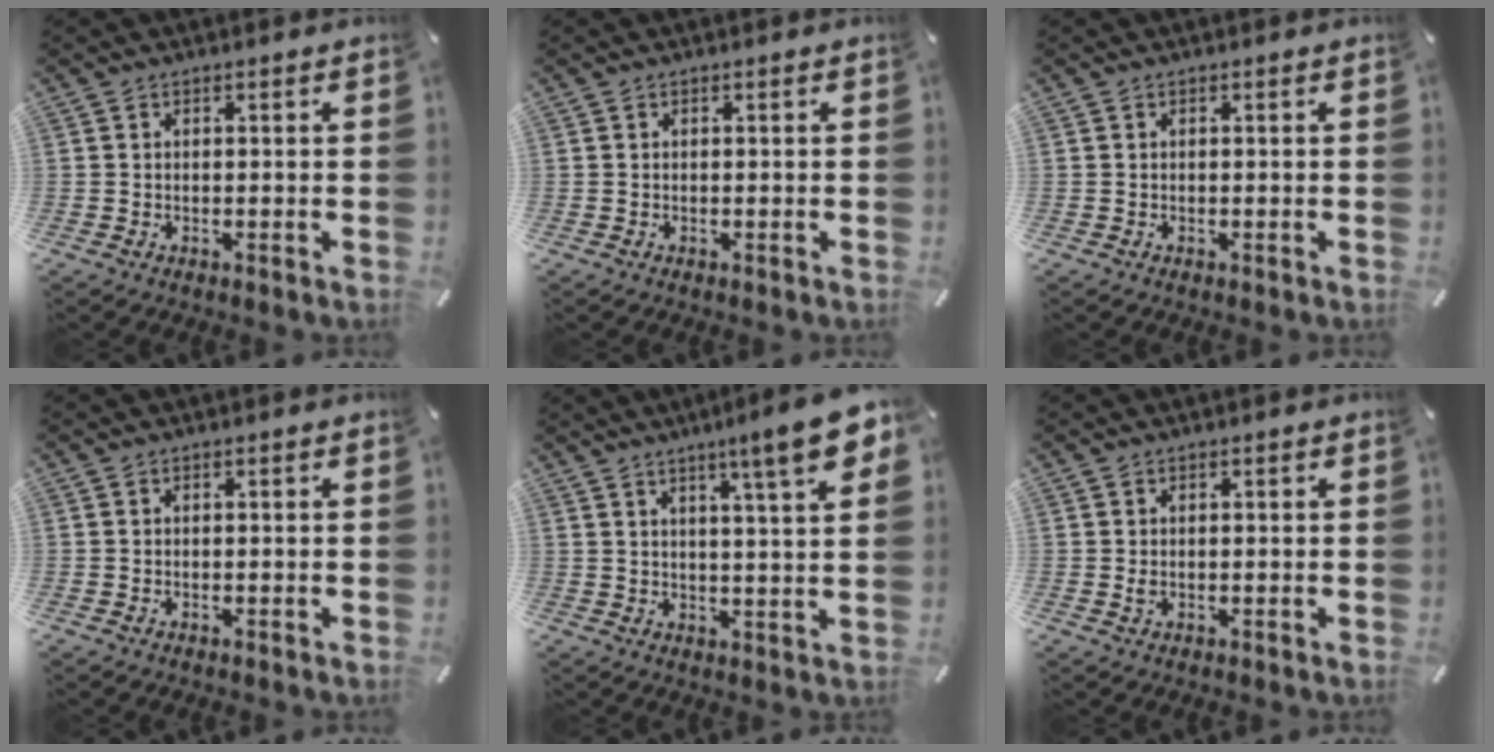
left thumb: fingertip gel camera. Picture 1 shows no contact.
{"total": 0.0}
{"total": 0.0}
{"total": 0.0}
{"total": 12.0, "force": [6.6, 0.7, 10.0], "torque": [-0.152, -0.033, 0.100]}
{"total": 1.0, "force": [0.1, 0.6, 0.8], "torque": [-0.016, 0.002, 0.001]}